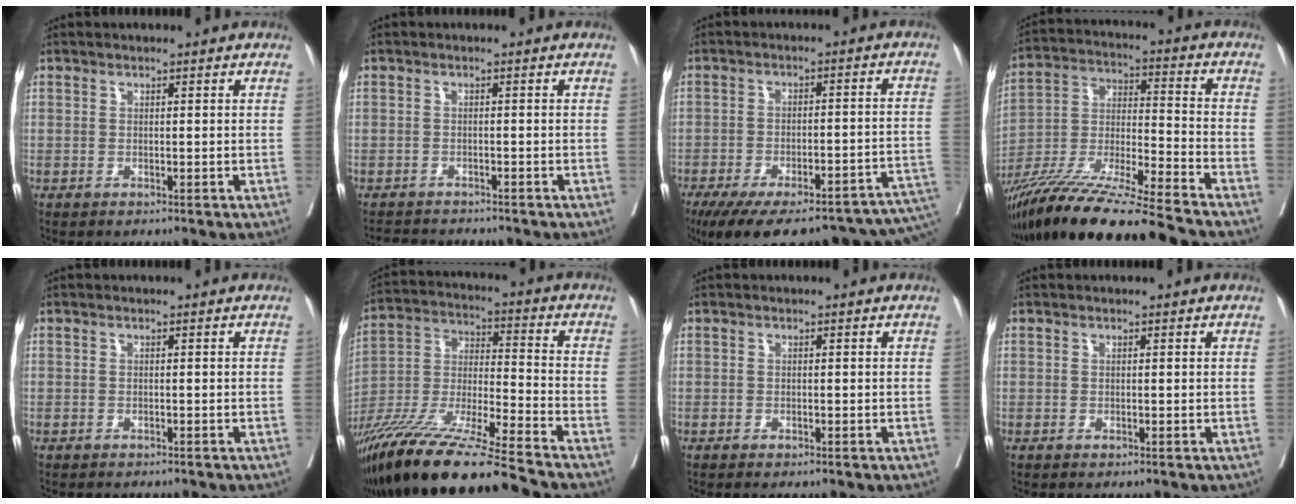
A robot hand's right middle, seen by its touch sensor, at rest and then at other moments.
{"total": 2.4, "force": [-2.3, 0.8, 0.2], "torque": [-0.001, -0.006, -0.037]}
{"total": 24.6, "force": [-16.5, 6.7, 17.0], "torque": [-0.206, 0.002, -0.214]}
{"total": 19.7, "force": [-16.7, -1.0, 10.4], "torque": [-0.220, -0.039, -0.306]}
{"total": 3.2, "force": [-2.9, 0.6, 1.2], "torque": [-0.018, -0.004, -0.035]}
{"total": 21.6, "force": [-17.5, -0.5, 12.6], "torque": [-0.270, -0.051, -0.328]}
{"total": 1.1, "force": [-0.9, 0.3, 0.6], "torque": [-0.011, -0.003, -0.011]}
{"total": 0.0}